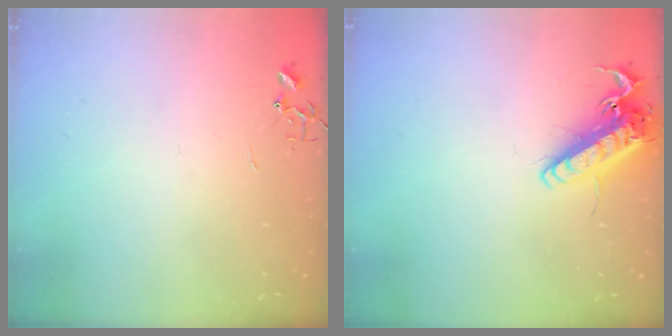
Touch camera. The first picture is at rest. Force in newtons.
{"total": 14.6, "press": 14.4, "slide": 2.4}